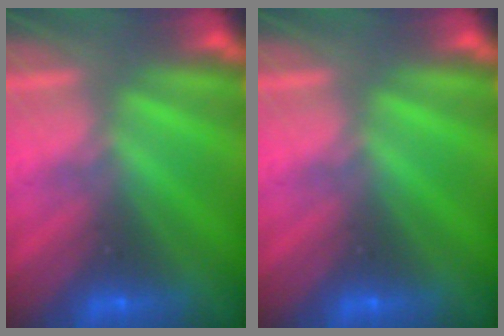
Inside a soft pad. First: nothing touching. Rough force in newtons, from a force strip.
{"total": 0.0}